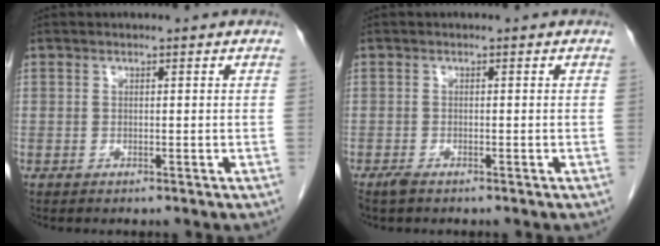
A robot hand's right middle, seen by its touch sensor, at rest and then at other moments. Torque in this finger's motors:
{"motor_torque": [0.20, -0.08, 0.02, 0.02]}